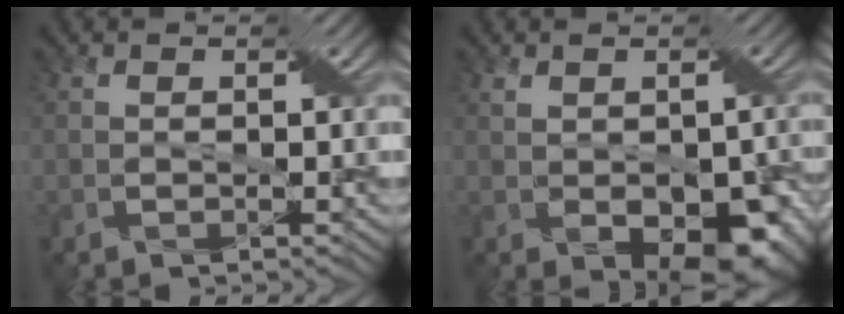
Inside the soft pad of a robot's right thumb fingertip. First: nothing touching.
{"total": 8.4, "force": [-2.0, 5.1, 6.3], "torque": [-0.098, -0.030, -0.012]}